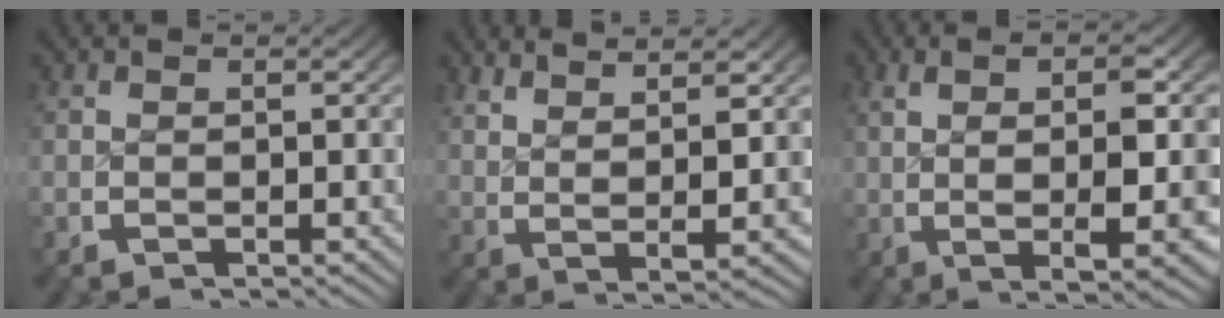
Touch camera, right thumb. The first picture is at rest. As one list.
[{"total": 5.5, "force": [3.1, 1.4, 4.3], "torque": [-0.065, -0.001, 0.062]}, {"total": 10.5, "force": [0.2, 3.4, 9.9], "torque": [-0.142, -0.004, 0.014]}]